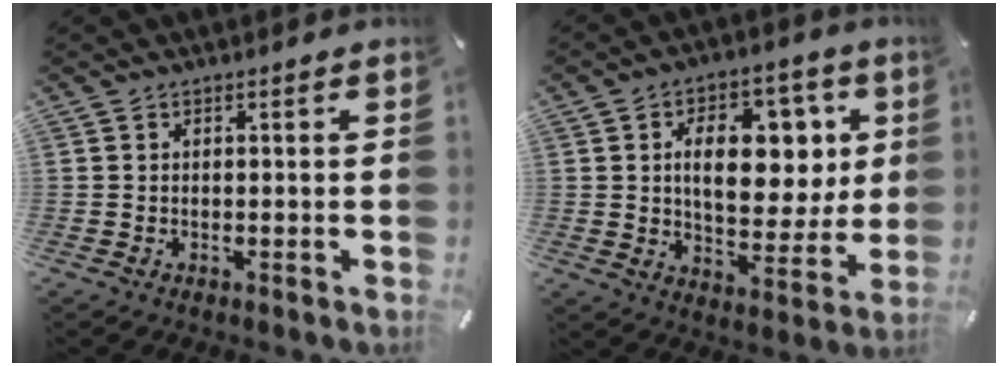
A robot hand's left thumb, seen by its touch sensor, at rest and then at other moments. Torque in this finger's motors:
{"motor_torque": [1.81, 1.74, 1.21, -0.99, 0.43]}